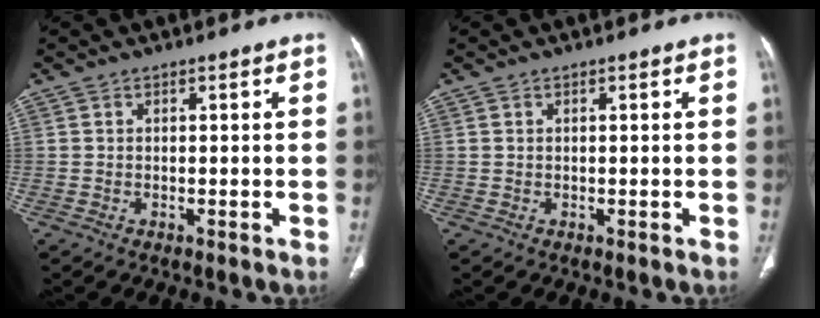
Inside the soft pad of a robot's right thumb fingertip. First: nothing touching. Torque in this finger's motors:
{"motor_torque": [-0.03, 0.03, -0.32, 0.25, 0.00]}